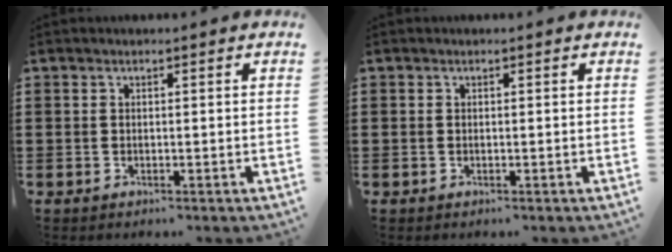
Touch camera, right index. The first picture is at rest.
{"total": 0.0}